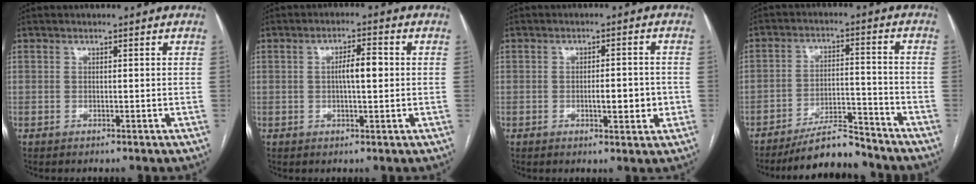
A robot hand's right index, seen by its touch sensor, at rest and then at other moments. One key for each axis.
{"total": 4.2, "fx": 0.2, "fy": 0.9, "fz": 4.1, "tx": -0.072, "ty": 0.007, "tz": 0.003}
{"total": 4.8, "fx": -1.0, "fy": 1.3, "fz": 4.5, "tx": -0.067, "ty": 0.000, "tz": -0.010}
{"total": 8.9, "fx": -8.3, "fy": 1.5, "fz": 2.9, "tx": -0.044, "ty": 0.008, "tz": -0.140}